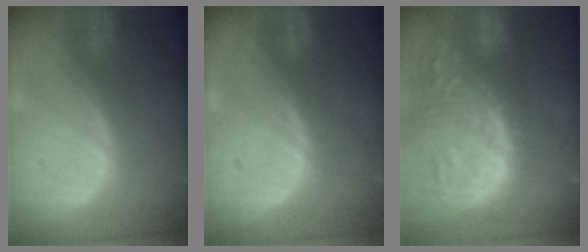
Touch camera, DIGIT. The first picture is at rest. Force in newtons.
{"total": 0.0}
{"total": 16.0, "press": 13.2, "slide": 9.0}